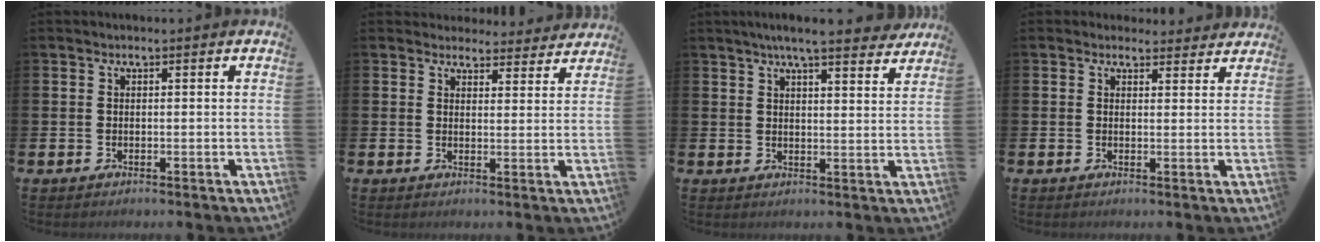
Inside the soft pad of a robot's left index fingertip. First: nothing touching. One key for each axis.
{"total": 3.7, "fx": 3.6, "fy": 1.1, "fz": -0.1, "tx": -0.001, "ty": -0.021, "tz": 0.063}
{"total": 6.0, "fx": 5.5, "fy": 0.2, "fz": 2.4, "tx": -0.038, "ty": -0.027, "tz": 0.093}
{"total": 2.2, "fx": 2.0, "fy": 0.8, "fz": 0.0, "tx": 0.004, "ty": -0.008, "tz": 0.036}